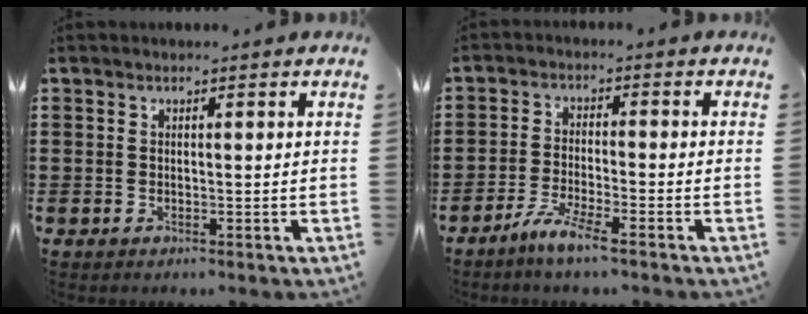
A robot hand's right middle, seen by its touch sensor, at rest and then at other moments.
{"total": 4.4, "force": [-3.6, 0.1, 2.5], "torque": [-0.056, -0.005, -0.069]}